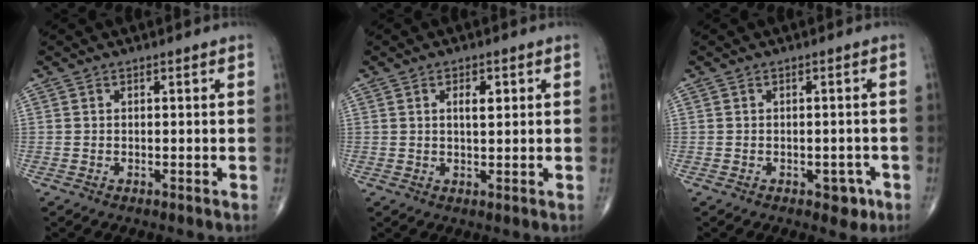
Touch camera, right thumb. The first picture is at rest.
{"total": 3.2, "force": [1.1, 1.4, 2.7], "torque": [-0.037, -0.004, 0.016]}
{"total": 3.0, "force": [-1.4, 2.0, 1.8], "torque": [-0.002, 0.005, -0.016]}